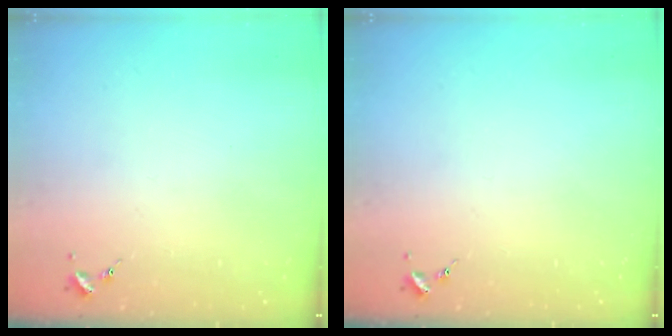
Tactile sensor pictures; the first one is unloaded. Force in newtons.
{"total": 0.0}